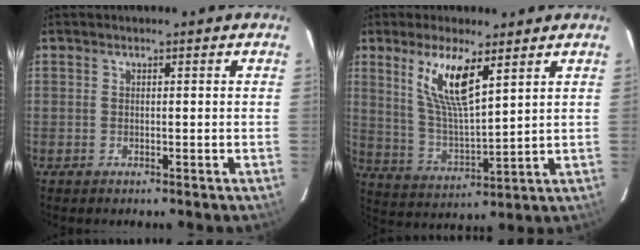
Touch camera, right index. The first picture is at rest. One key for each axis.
{"total": 11.0, "fx": 5.8, "fy": 2.5, "fz": 9.0, "tx": -0.173, "ty": -0.004, "tz": 0.122}